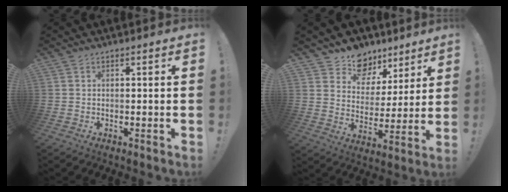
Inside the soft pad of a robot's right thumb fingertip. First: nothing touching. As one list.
[{"total": 11.2, "force": [8.3, 7.1, 2.2], "torque": [-0.039, -0.062, 0.158]}]